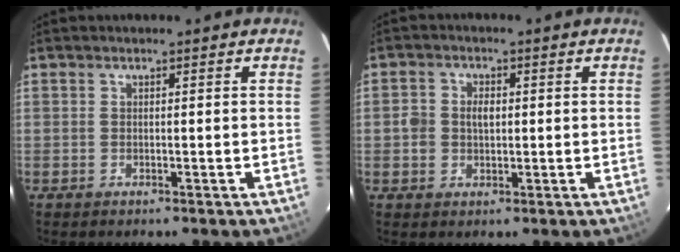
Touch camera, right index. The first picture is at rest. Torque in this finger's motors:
{"motor_torque": [0.09, -0.06, 0.06, 0.03]}